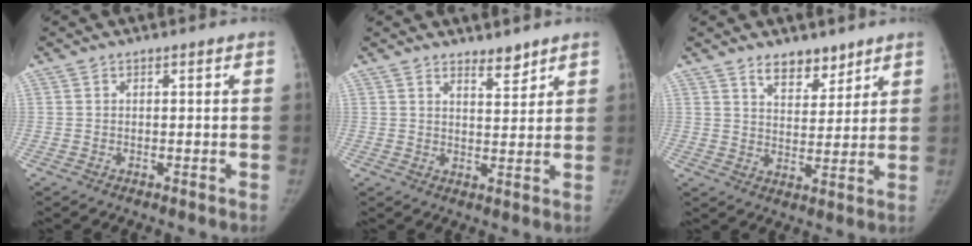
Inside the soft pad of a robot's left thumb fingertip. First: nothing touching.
{"total": 3.4, "force": [2.9, 1.0, 1.4], "torque": [-0.010, -0.027, 0.047]}
{"total": 6.6, "force": [5.0, 3.3, 2.9], "torque": [-0.017, -0.038, 0.086]}